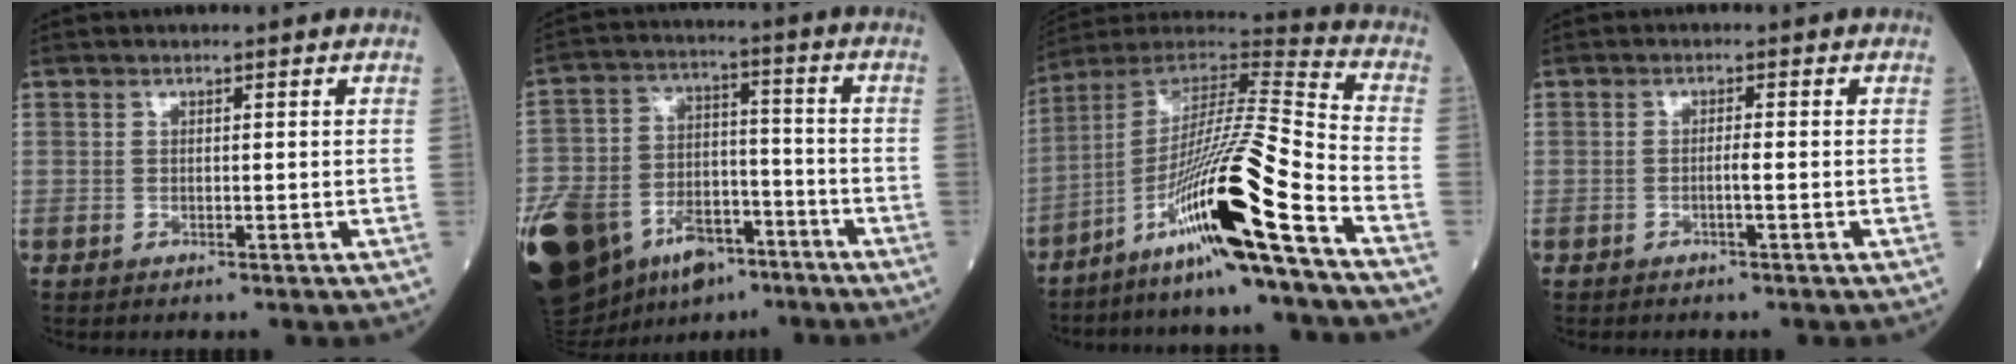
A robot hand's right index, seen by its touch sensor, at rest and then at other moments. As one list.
[{"total": 28.1, "force": [-15.6, 16.3, 16.7], "torque": [-0.416, -0.013, -0.264]}, {"total": 19.2, "force": [-10.4, -1.4, 16.1], "torque": [-0.319, -0.022, -0.191]}, {"total": 1.2, "force": [-0.4, -0.2, 1.1], "torque": [-0.023, 0.002, -0.005]}]